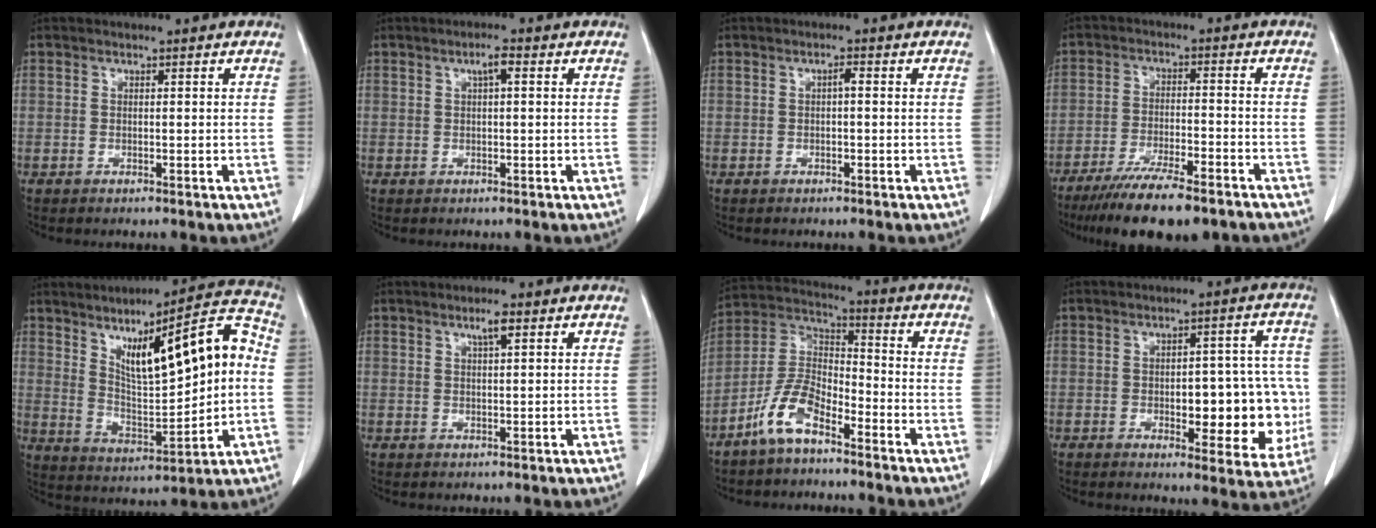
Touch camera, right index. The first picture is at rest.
{"total": 2.0, "force": [0.7, 0.3, 1.9], "torque": [-0.033, 0.005, 0.010]}
{"total": 1.0, "force": [0.0, 0.2, 0.9], "torque": [-0.016, 0.003, -0.001]}
{"total": 14.2, "force": [-11.0, 2.3, 8.6], "torque": [-0.137, -0.029, -0.174]}
{"total": 16.5, "force": [3.2, 3.8, 15.8], "torque": [-0.242, 0.031, 0.063]}
{"total": 2.1, "force": [1.1, 0.2, 1.8], "torque": [-0.035, 0.001, 0.019]}
{"total": 9.0, "force": [-6.0, 3.2, 5.9], "torque": [-0.133, 0.008, -0.124]}
{"total": 13.0, "force": [-2.1, 5.3, 11.7], "torque": [-0.125, 0.026, -0.016]}